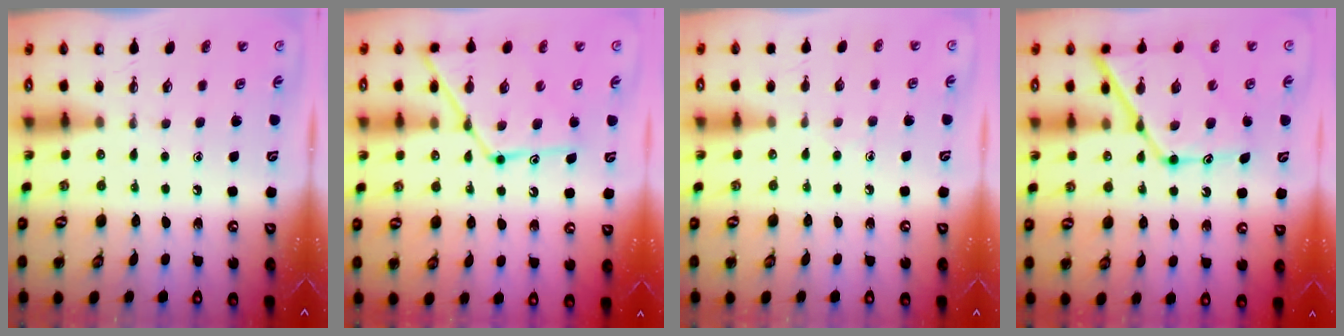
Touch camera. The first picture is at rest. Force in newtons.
{"total": 13.7, "press": 13.7, "slide": 1.0}
{"total": 5.5, "press": 5.4, "slide": 0.7}
{"total": 16.4, "press": 16.4, "slide": 1.6}